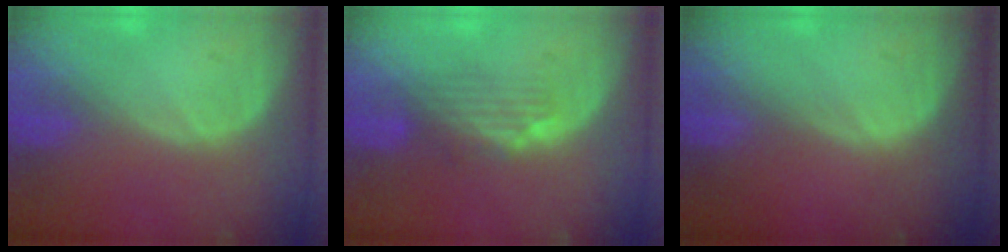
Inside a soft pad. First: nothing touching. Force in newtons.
{"total": 3.7, "press": 3.7, "slide": 0.4}
{"total": 0.0}